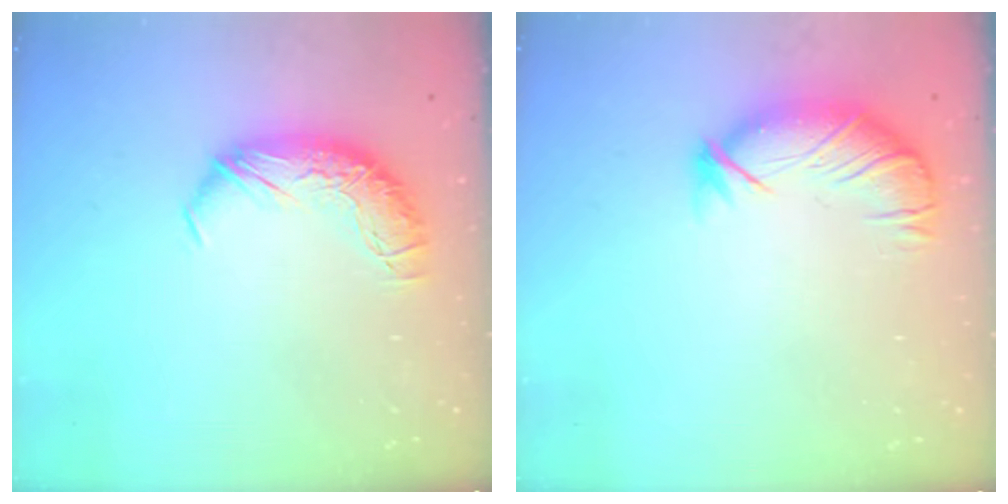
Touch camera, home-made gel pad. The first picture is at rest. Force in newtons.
{"total": 3.1, "press": 2.5, "slide": 1.8}